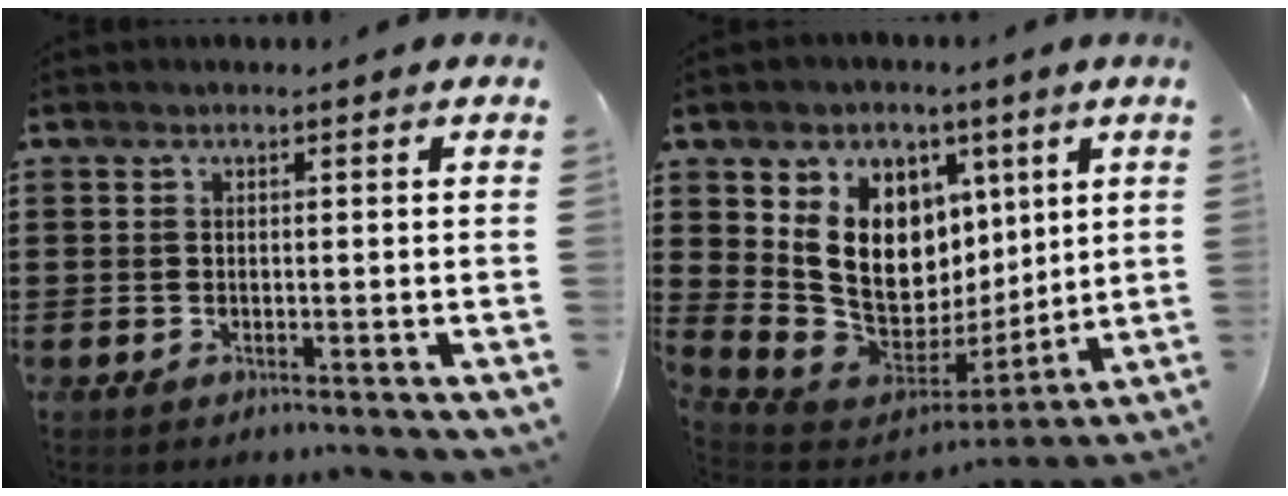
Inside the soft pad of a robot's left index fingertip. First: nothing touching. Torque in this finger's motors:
{"motor_torque": [2.14, 0.00, 1.05, 0.21]}